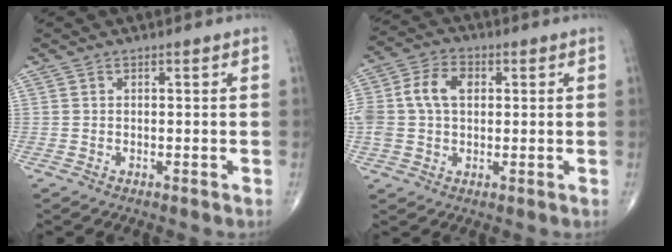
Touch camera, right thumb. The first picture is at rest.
{"total": 10.0, "force": [1.5, 6.9, 7.1], "torque": [-0.146, 0.022, 0.027]}